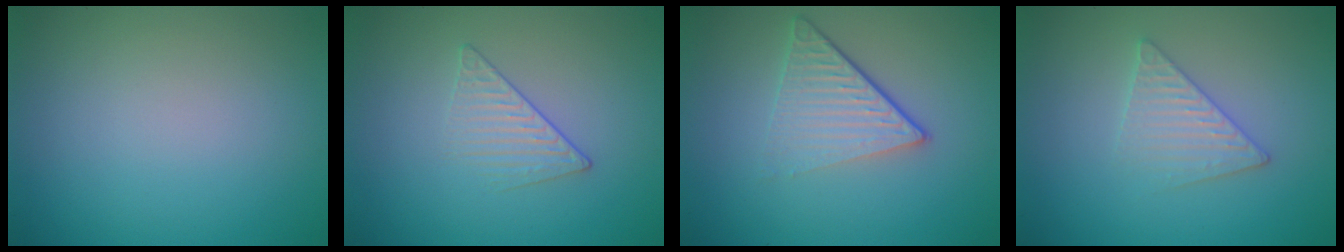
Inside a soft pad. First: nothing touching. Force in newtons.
{"total": 1.6, "press": 1.0, "slide": 1.2}
{"total": 4.7, "press": 3.0, "slide": 3.6}
{"total": 2.6, "press": 2.6, "slide": 0.3}